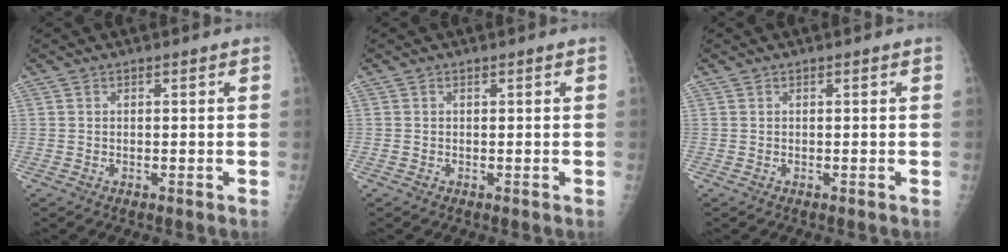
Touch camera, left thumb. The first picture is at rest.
{"total": 0.0}
{"total": 0.0}